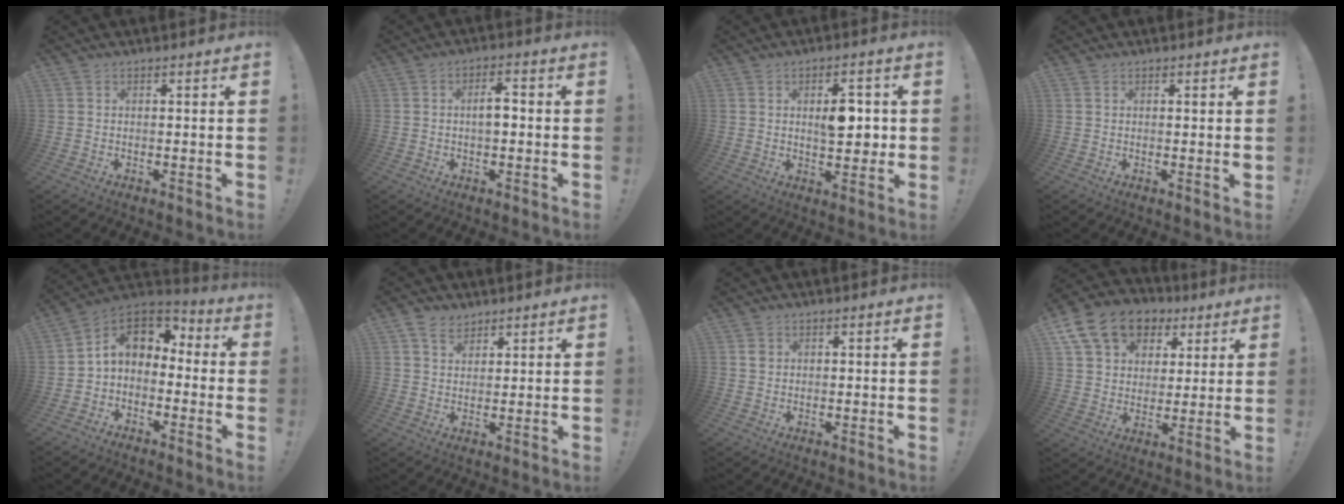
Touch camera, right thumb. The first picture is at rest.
{"total": 4.4, "force": [-0.3, 1.9, 3.9], "torque": [-0.056, 0.008, -0.010]}
{"total": 7.8, "force": [1.1, 4.0, 6.6], "torque": [-0.077, -0.005, 0.013]}
{"total": 0.7, "force": [0.4, -0.1, 0.5], "torque": [-0.005, -0.003, 0.006]}
{"total": 8.3, "force": [1.0, 6.1, 5.5], "torque": [-0.083, 0.006, 0.025]}
{"total": 5.4, "force": [3.6, 3.6, 1.8], "torque": [-0.035, -0.014, 0.068]}
{"total": 1.3, "force": [0.5, 1.1, 0.3], "torque": [0.001, -0.001, 0.007]}
{"total": 16.1, "force": [8.3, 11.5, 7.6], "torque": [-0.123, -0.035, 0.159]}